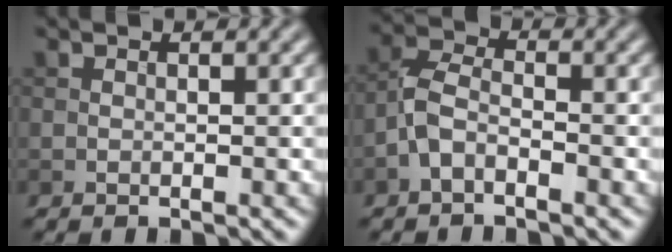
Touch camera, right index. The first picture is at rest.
{"total": 2.8, "force": [-1.5, 1.4, 1.9], "torque": [-0.041, 0.010, -0.040]}